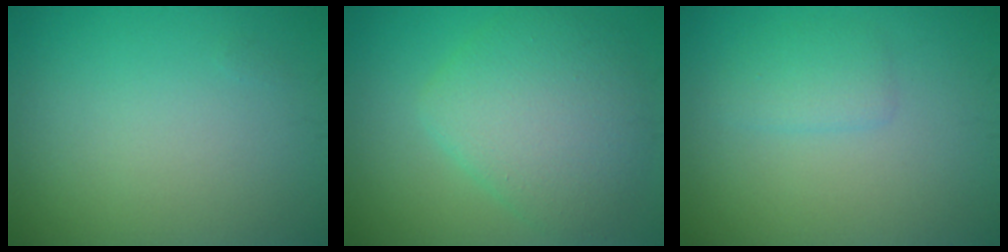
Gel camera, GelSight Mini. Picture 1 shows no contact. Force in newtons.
{"total": 6.1, "press": 6.1, "slide": 0.2}
{"total": 1.7, "press": 1.7, "slide": 0.2}